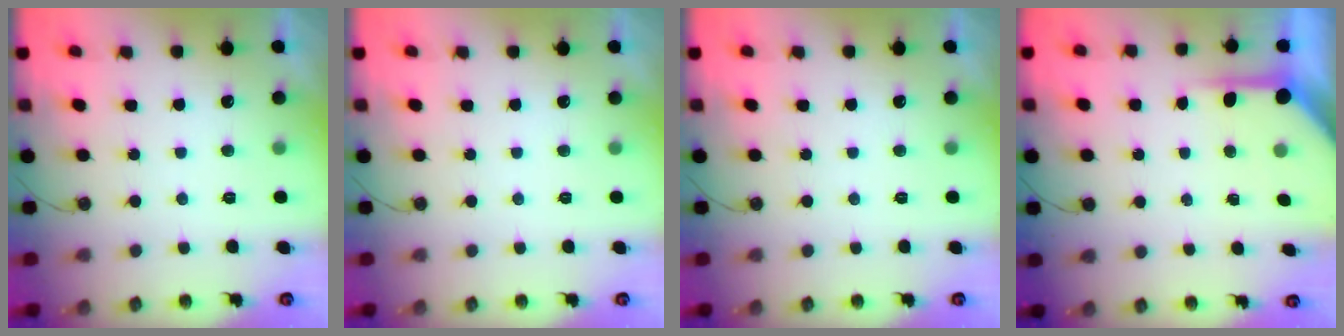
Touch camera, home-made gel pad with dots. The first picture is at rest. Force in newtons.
{"total": 0.0}
{"total": 0.0}
{"total": 6.2, "press": 6.2, "slide": 0.4}